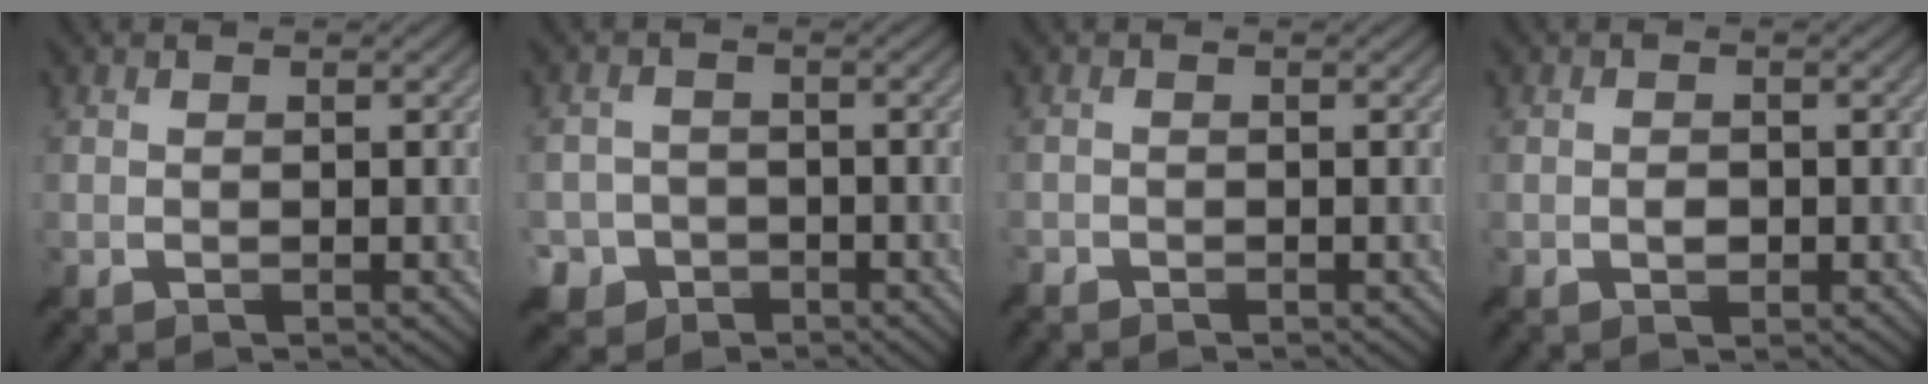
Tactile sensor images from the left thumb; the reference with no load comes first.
{"total": 4.9, "force": [-2.7, 4.1, 0.7], "torque": [-0.012, -0.005, -0.065]}
{"total": 0.9, "force": [-0.8, 0.3, 0.0], "torque": [0.000, 0.000, -0.020]}
{"total": 1.2, "force": [-0.3, 0.9, 0.7], "torque": [-0.012, -0.002, -0.009]}